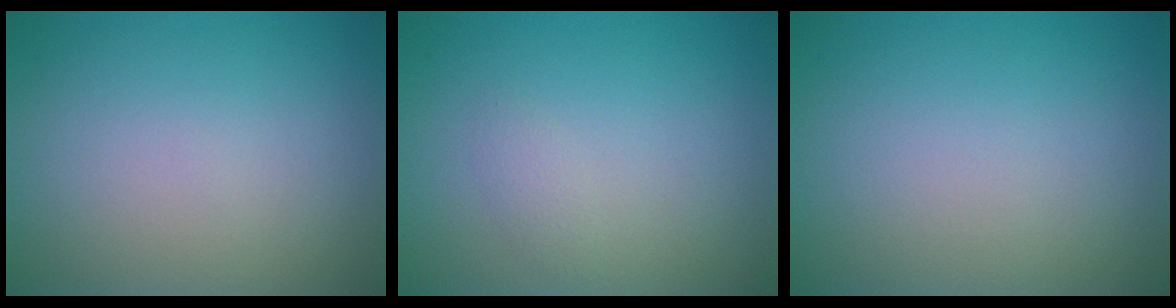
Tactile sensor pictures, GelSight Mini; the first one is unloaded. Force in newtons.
{"total": 0.9, "press": 0.9, "slide": 0.0}
{"total": 0.0}